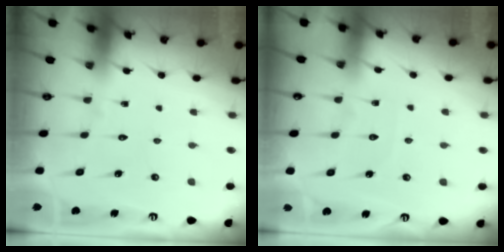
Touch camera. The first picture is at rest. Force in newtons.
{"total": 2.4, "press": 2.4, "slide": 0.4}